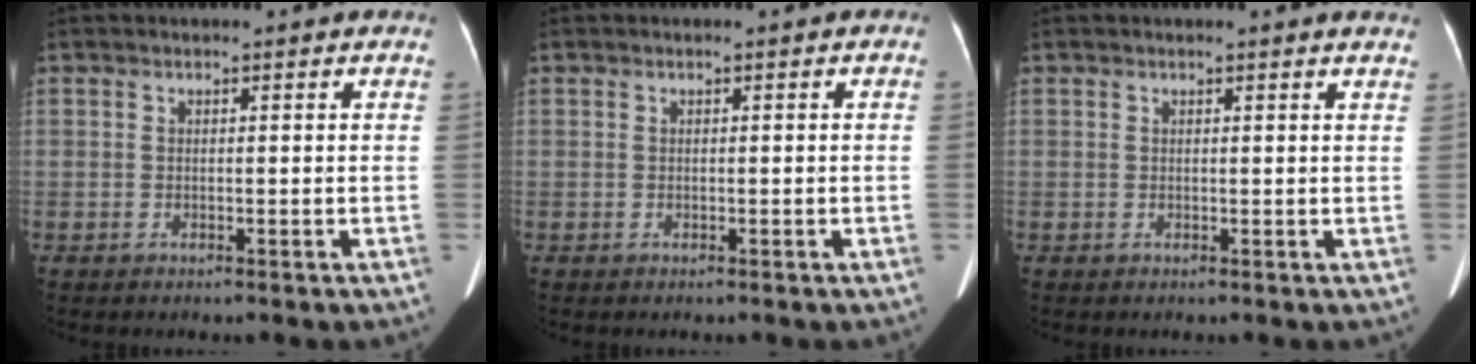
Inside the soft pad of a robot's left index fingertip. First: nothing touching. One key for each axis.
{"total": 0.0}
{"total": 3.8, "fx": 3.6, "fy": 0.2, "fz": 1.2, "tx": -0.015, "ty": 0.009, "tz": 0.027}